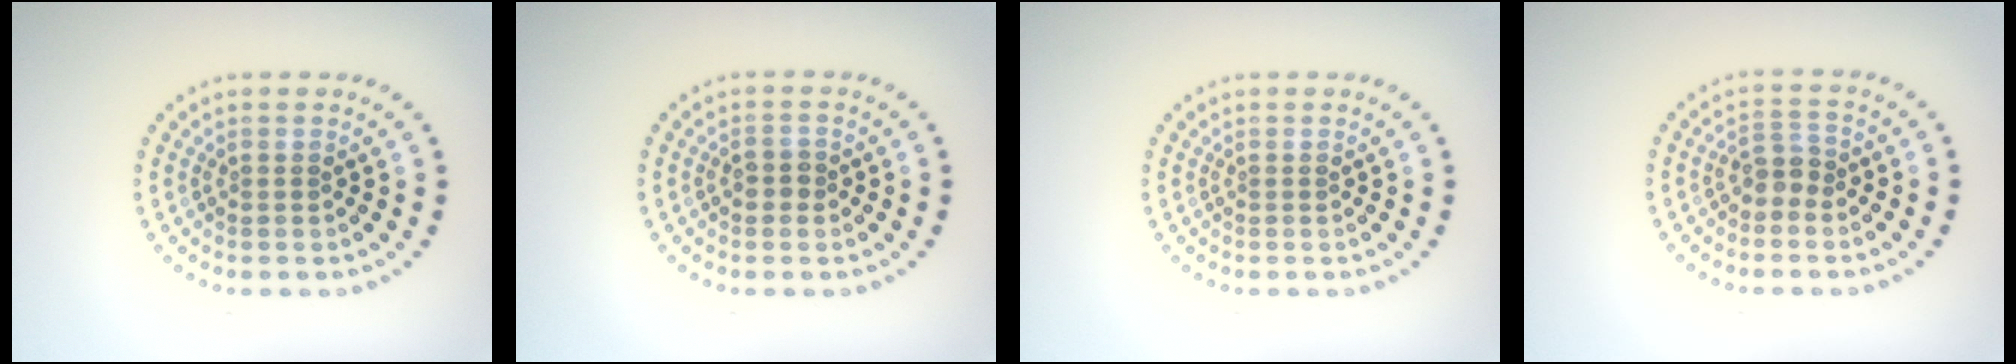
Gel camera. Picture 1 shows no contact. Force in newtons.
{"total": 1.5, "press": 1.5, "slide": 0.4}
{"total": 0.0}
{"total": 1.8, "press": 1.5, "slide": 0.9}